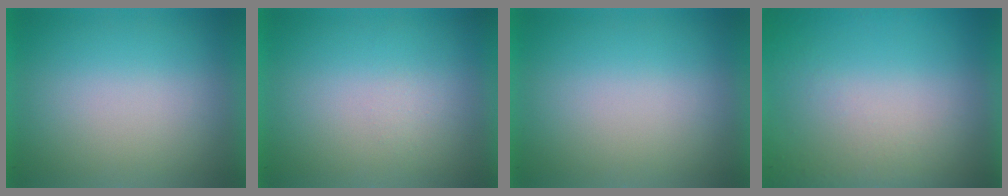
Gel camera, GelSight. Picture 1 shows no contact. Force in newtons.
{"total": 1.2}
{"total": 10.6}
{"total": 5.0}